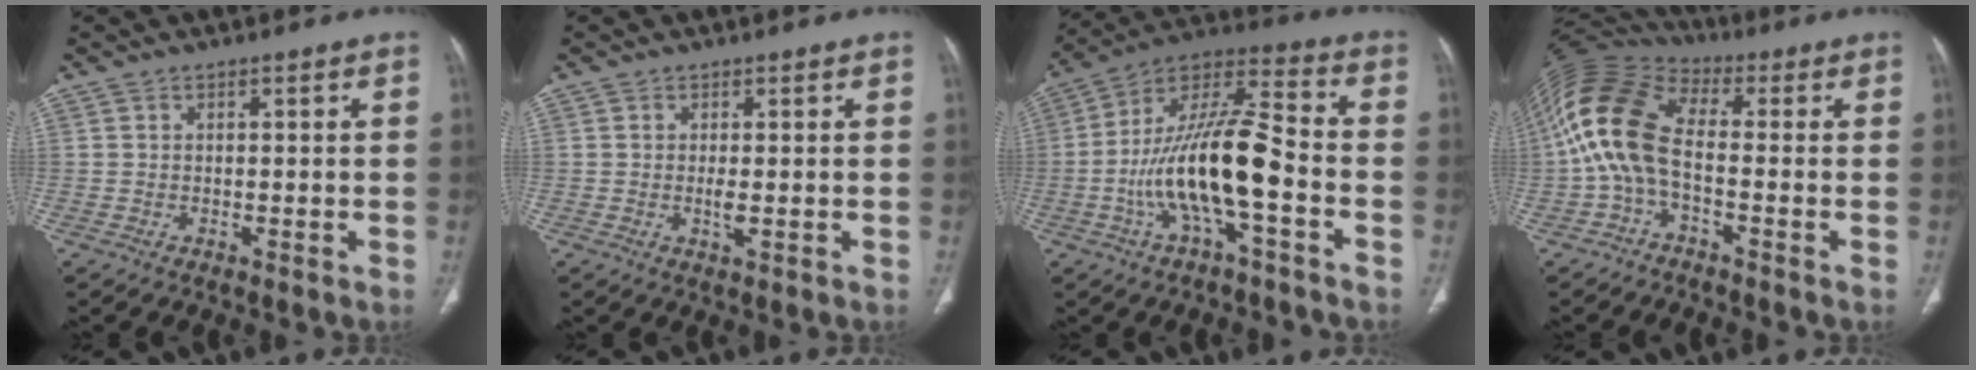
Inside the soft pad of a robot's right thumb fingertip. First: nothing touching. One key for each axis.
{"total": 1.8, "fx": -0.2, "fy": 0.5, "fz": 1.7, "tx": -0.035, "ty": -0.005, "tz": -0.002}
{"total": 17.5, "fx": -4.7, "fy": 5.2, "fz": 16.0, "tx": -0.308, "ty": 0.049, "tz": -0.086}
{"total": 13.3, "fx": -1.7, "fy": 7.2, "fz": 11.1, "tx": -0.234, "ty": 0.043, "tz": -0.048}